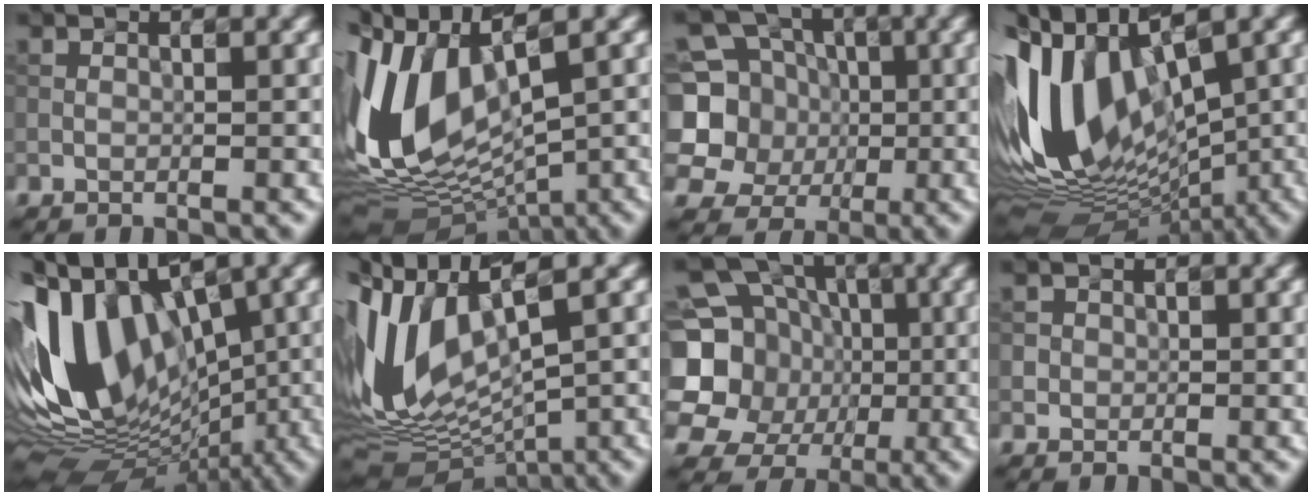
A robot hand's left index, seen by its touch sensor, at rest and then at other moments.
{"total": 11.9, "force": [1.2, 6.7, 9.8], "torque": [-0.220, 0.001, 0.032]}
{"total": 8.4, "force": [0.2, 7.7, 3.3], "torque": [-0.075, 0.004, -0.026]}
{"total": 13.0, "force": [0.1, 7.6, 10.6], "torque": [-0.219, 0.007, 0.008]}
{"total": 13.8, "force": [0.2, 9.1, 10.4], "torque": [-0.193, 0.013, -0.006]}
{"total": 10.9, "force": [0.3, 5.5, 9.4], "torque": [-0.209, -0.003, 0.020]}
{"total": 14.5, "force": [-0.8, 13.3, 5.7], "torque": [-0.159, 0.013, -0.035]}
{"total": 1.0, "force": [0.0, 1.0, 0.1], "torque": [0.008, -0.004, 0.000]}